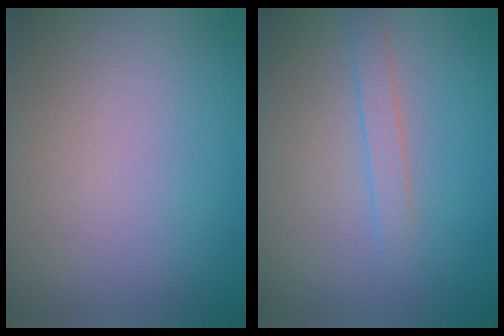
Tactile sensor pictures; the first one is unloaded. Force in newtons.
{"total": 1.3, "press": 1.3, "slide": 0.1}